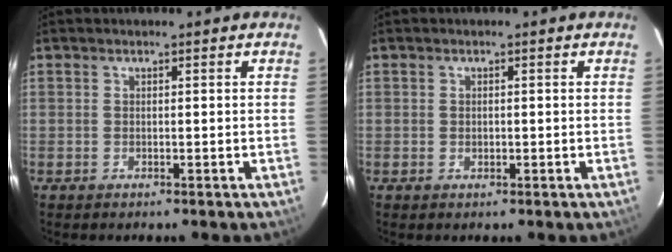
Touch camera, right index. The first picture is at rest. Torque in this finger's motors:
{"motor_torque": [-0.04, -0.03, -0.02, -0.01]}